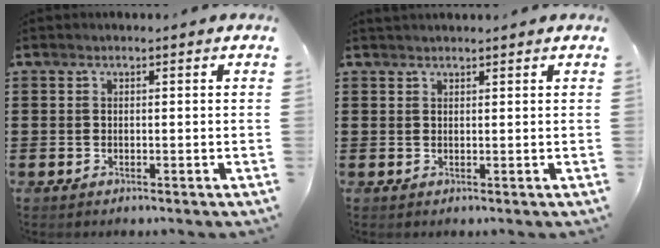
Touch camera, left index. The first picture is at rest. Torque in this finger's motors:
{"motor_torque": [0.12, -0.18, -0.06, 0.02]}